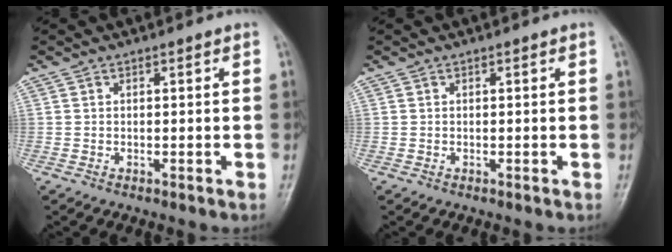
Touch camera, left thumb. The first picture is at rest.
{"total": 0.0}